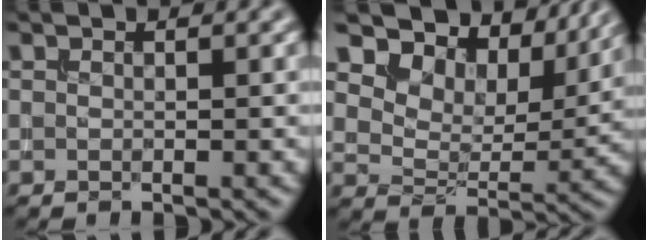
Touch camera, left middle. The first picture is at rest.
{"total": 13.2, "force": [9.2, 7.1, 6.4], "torque": [-0.132, 0.019, 0.140]}